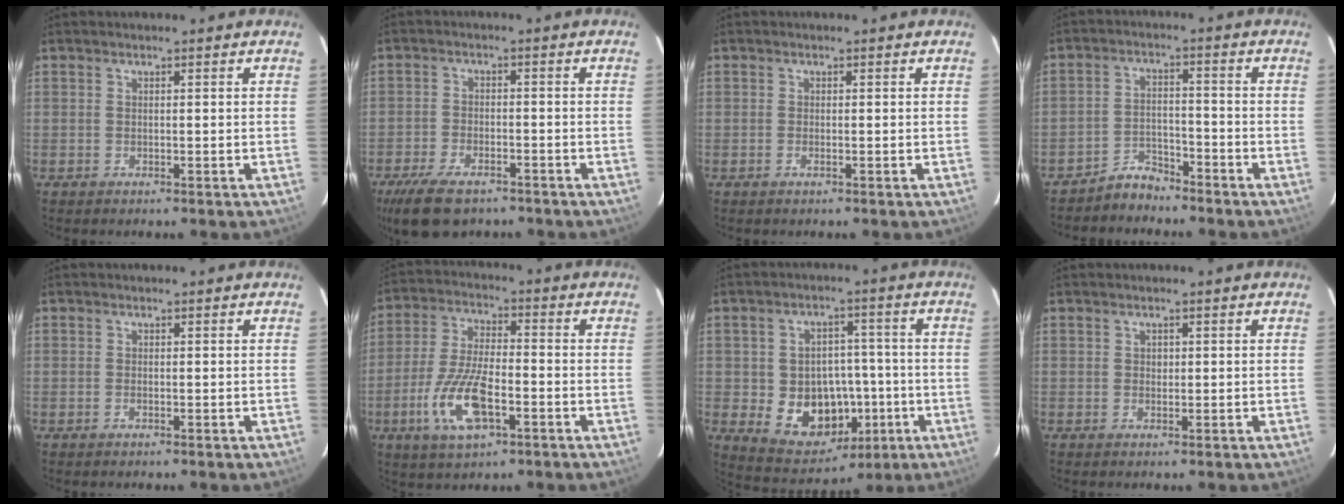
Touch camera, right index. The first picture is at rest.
{"total": 10.4, "force": [-7.5, 4.5, 5.6], "torque": [-0.140, -0.016, -0.133]}
{"total": 0.6, "force": [-0.2, 0.1, 0.6], "torque": [-0.013, 0.000, -0.005]}
{"total": 4.7, "force": [-4.4, 1.7, 0.3], "torque": [-0.013, 0.018, -0.077]}
{"total": 0.5, "force": [-0.2, 0.3, 0.3], "torque": [-0.007, 0.000, -0.005]}
{"total": 12.9, "force": [-5.0, 4.9, 10.9], "torque": [-0.233, -0.008, -0.092]}
{"total": 13.5, "force": [-3.2, 11.0, 7.2], "torque": [-0.146, 0.014, -0.025]}
{"total": 0.8, "force": [0.1, 0.7, 0.1], "torque": [0.002, 0.002, 0.002]}